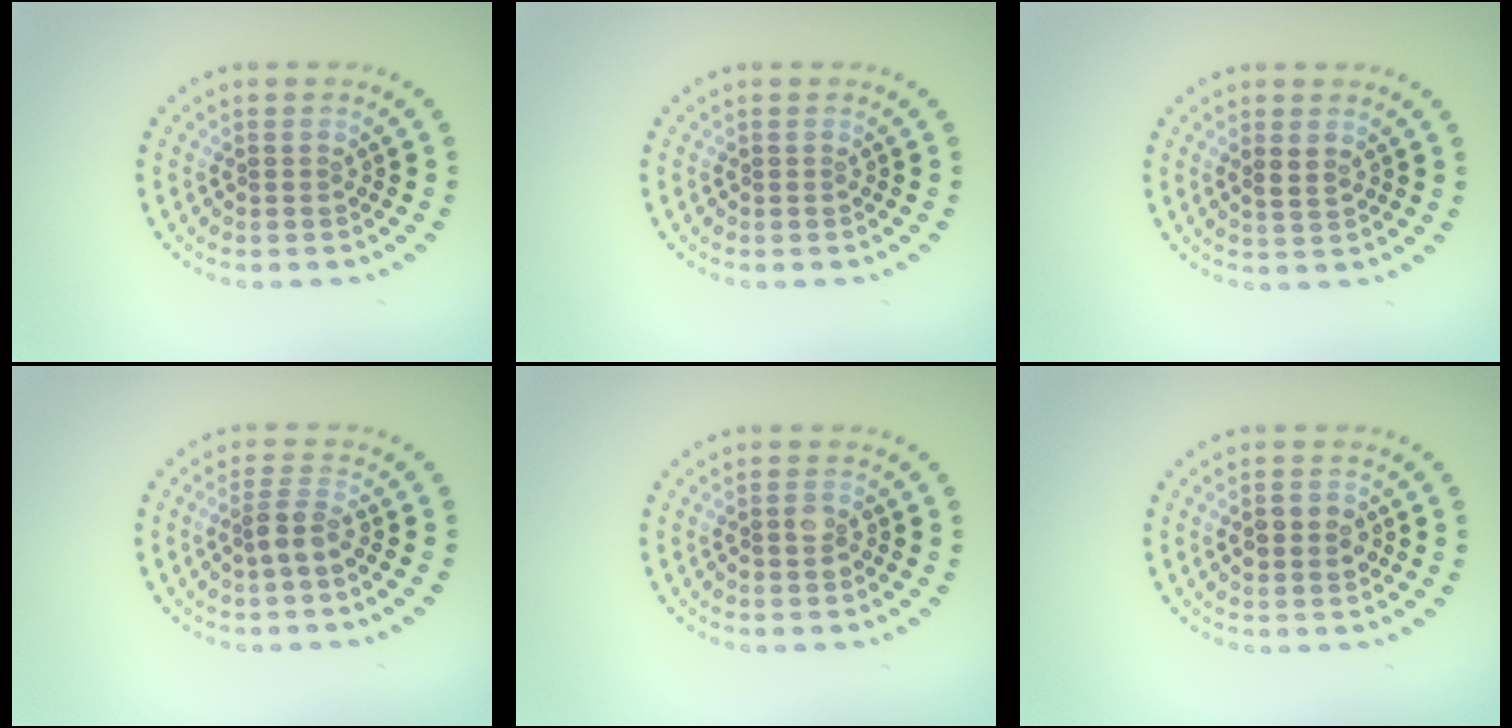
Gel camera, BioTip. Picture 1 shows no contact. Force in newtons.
{"total": 0.0}
{"total": 0.9, "press": 0.8, "slide": 0.4}
{"total": 2.1, "press": 1.6, "slide": 1.4}
{"total": 1.5, "press": 1.4, "slide": 0.7}
{"total": 2.9, "press": 2.9, "slide": 0.1}